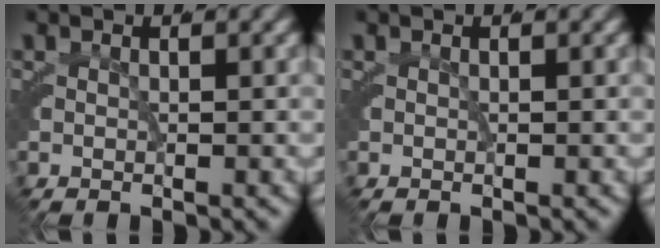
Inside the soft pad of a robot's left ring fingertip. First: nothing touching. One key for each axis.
{"total": 0.0}